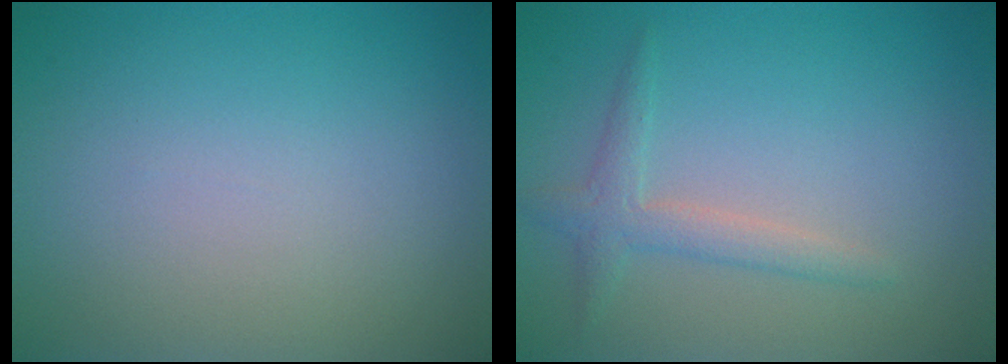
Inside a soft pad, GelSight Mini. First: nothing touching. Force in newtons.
{"total": 2.1, "press": 2.1, "slide": 0.1}